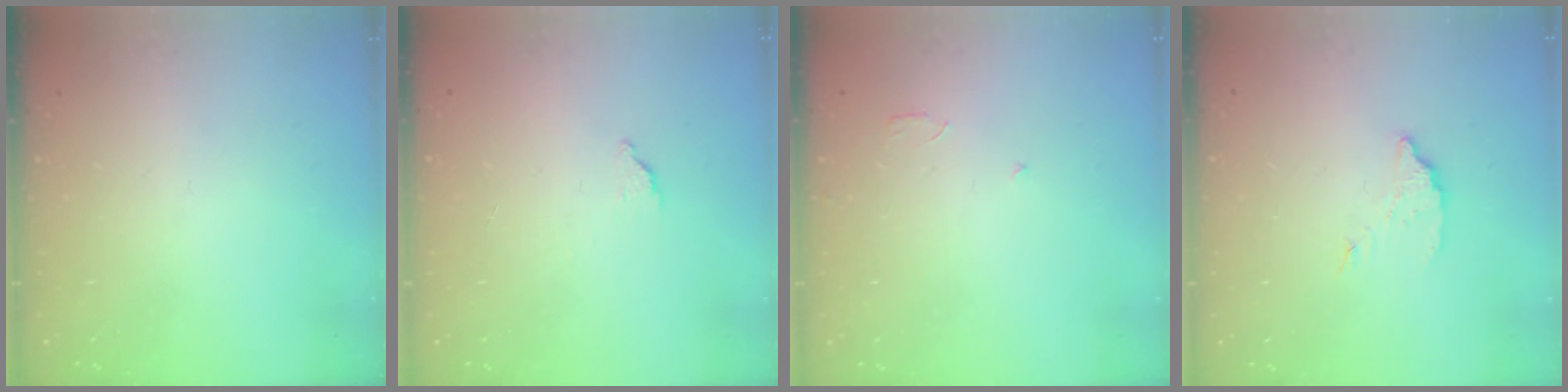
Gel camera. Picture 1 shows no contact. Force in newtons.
{"total": 2.0, "press": 2.0, "slide": 0.1}
{"total": 2.6, "press": 2.6, "slide": 0.2}
{"total": 2.8, "press": 2.8, "slide": 0.2}